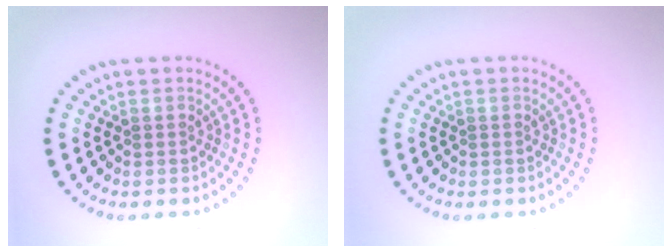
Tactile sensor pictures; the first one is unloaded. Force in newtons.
{"total": 0.0}